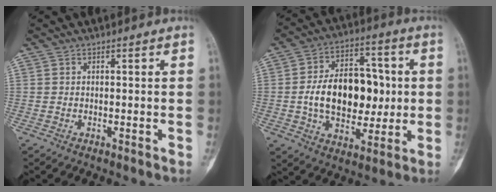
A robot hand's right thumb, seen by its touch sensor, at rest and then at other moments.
{"total": 18.2, "force": [0.1, 11.8, 13.9], "torque": [-0.185, 0.022, 0.007]}